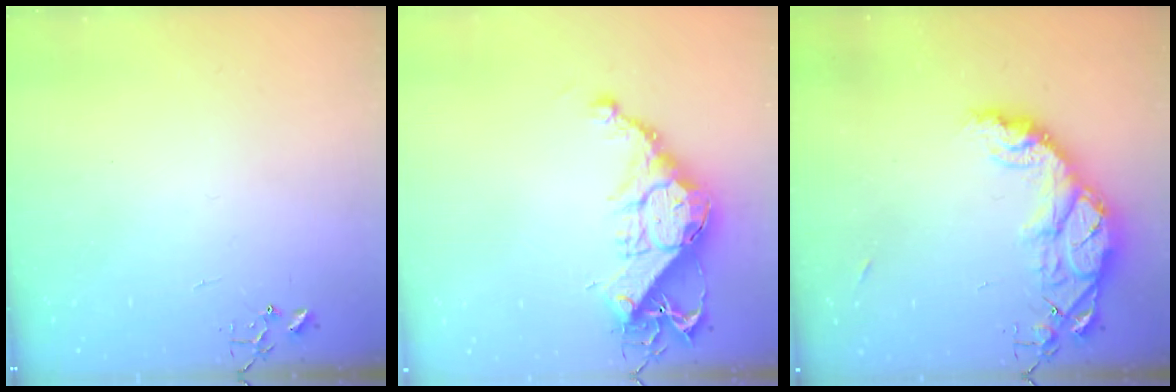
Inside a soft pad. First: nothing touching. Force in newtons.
{"total": 15.7, "press": 15.7, "slide": 1.1}
{"total": 15.7, "press": 15.7, "slide": 1.4}